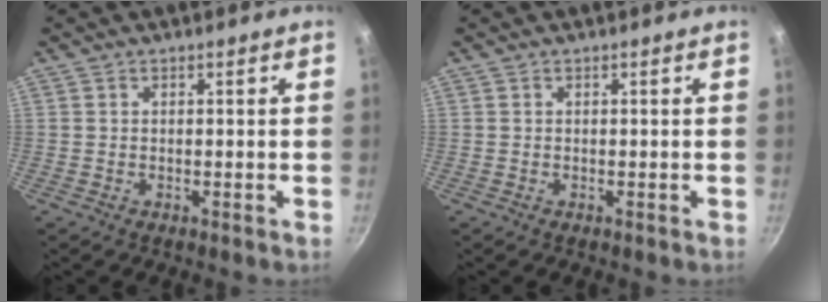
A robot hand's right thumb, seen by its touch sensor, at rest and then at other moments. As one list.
[{"total": 0.0}]